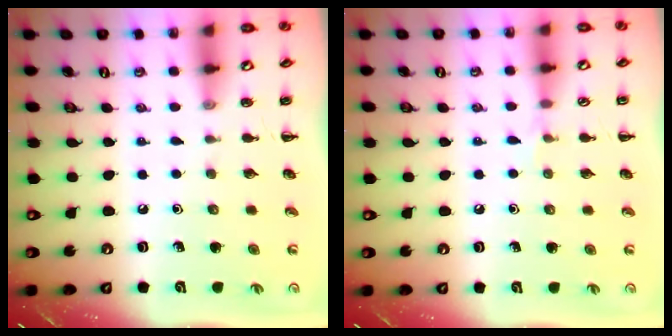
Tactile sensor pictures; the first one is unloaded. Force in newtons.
{"total": 3.7, "press": 3.5, "slide": 1.2}